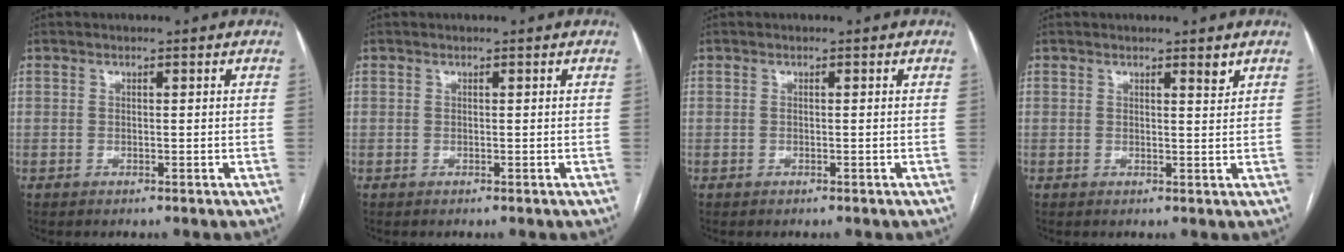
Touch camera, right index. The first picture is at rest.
{"total": 0.0}
{"total": 0.0}
{"total": 1.3, "force": [1.0, 0.1, 0.9], "torque": [-0.014, -0.006, 0.015]}